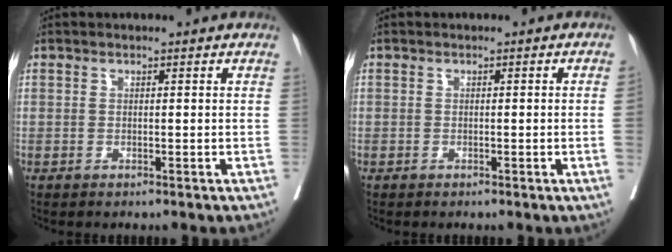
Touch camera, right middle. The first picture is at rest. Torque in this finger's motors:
{"motor_torque": [0.94, -0.93, -0.06, -0.21]}